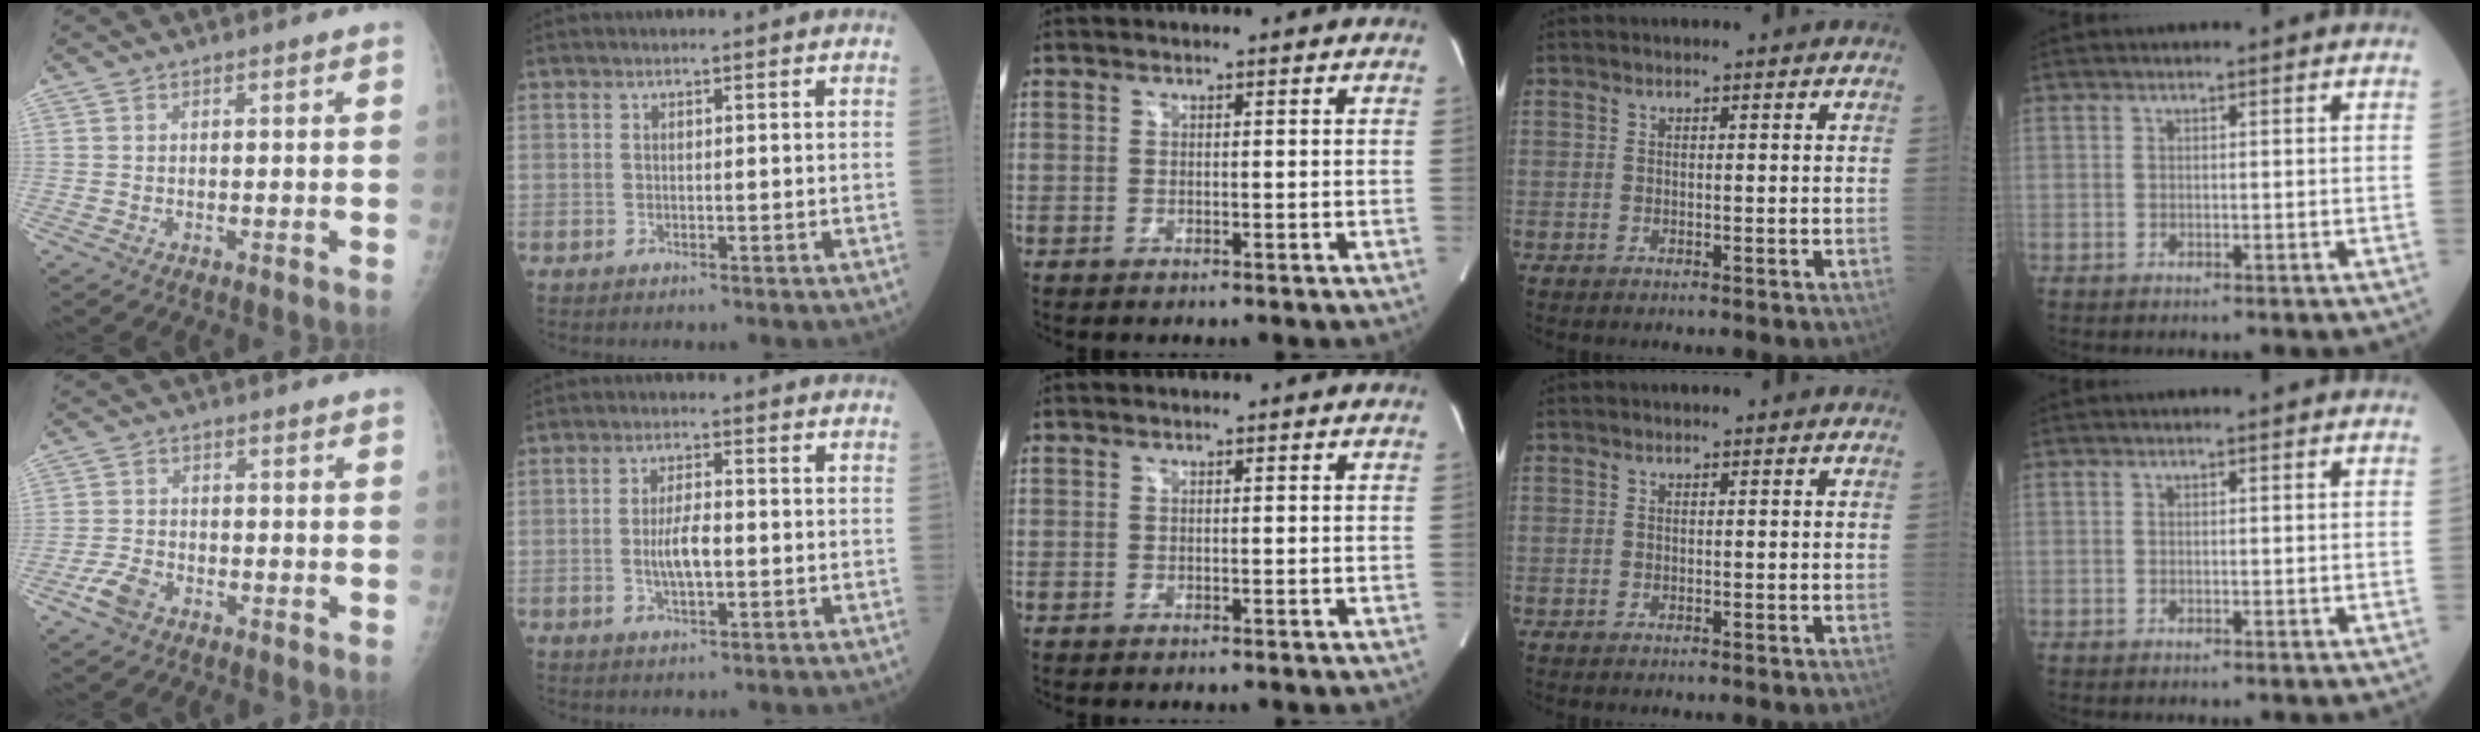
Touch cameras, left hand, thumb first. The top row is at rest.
{"thumb": {"total": 4.5, "force": [-2.8, 2.5, 2.4], "torque": [-0.053, 0.011, -0.053]}, "index": {"total": 5.0, "force": [-0.7, 1.4, 4.7], "torque": [-0.099, 0.001, -0.012]}}